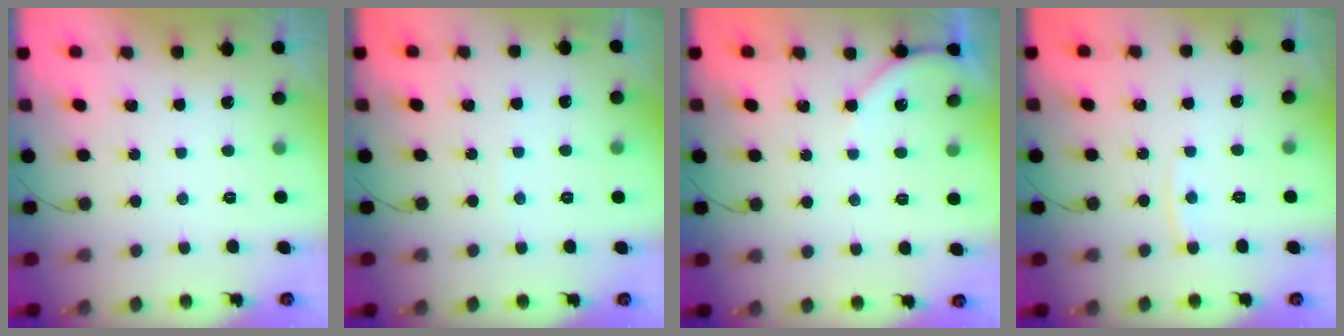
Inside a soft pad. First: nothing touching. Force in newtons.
{"total": 1.7, "press": 1.7, "slide": 0.2}
{"total": 4.7, "press": 4.7, "slide": 0.6}
{"total": 3.7, "press": 3.7, "slide": 0.3}